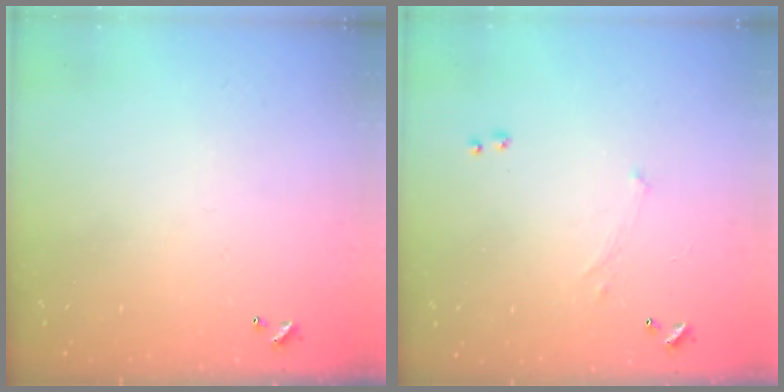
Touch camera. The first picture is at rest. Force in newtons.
{"total": 1.1, "press": 0.9, "slide": 0.7}